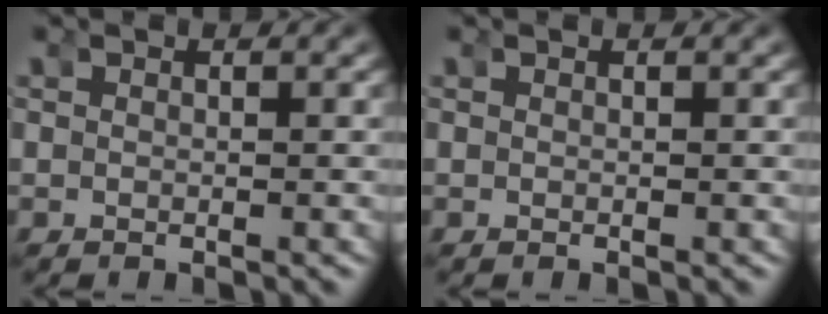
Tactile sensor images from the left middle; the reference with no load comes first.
{"total": 0.0}